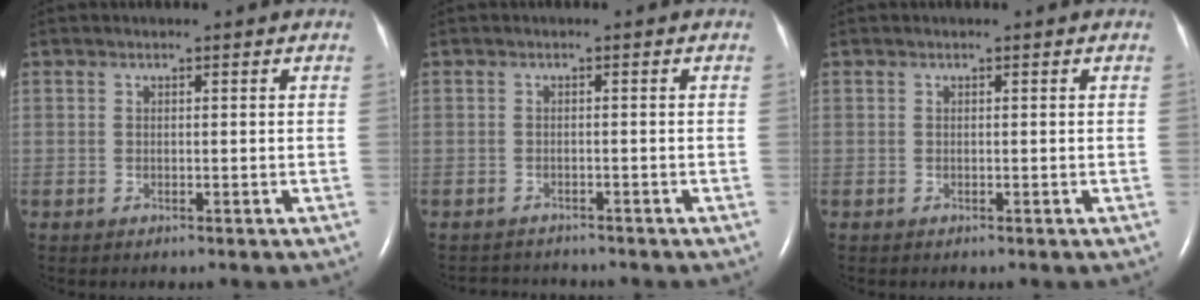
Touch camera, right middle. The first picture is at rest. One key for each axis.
{"total": 3.0, "fx": -3.0, "fy": 0.4, "fz": -0.2, "tx": 0.002, "ty": -0.009, "tz": -0.043}
{"total": 0.0}